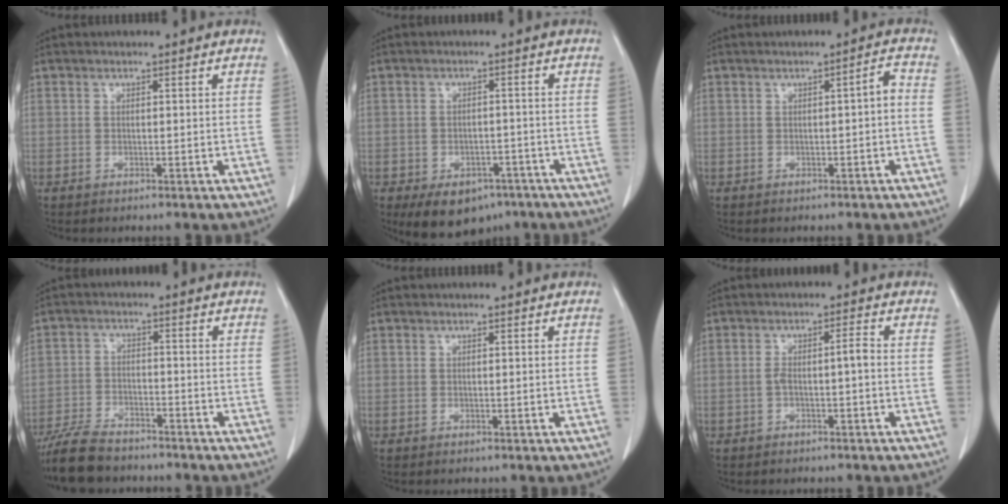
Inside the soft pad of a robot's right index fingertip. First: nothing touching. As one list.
[{"total": 8.9, "force": [-5.7, 5.7, 3.9], "torque": [-0.054, 0.008, -0.075]}, {"total": 1.9, "force": [-0.4, 0.2, 1.9], "torque": [-0.026, 0.005, -0.007]}, {"total": 8.9, "force": [-7.8, 2.8, 3.4], "torque": [-0.062, -0.017, -0.133]}, {"total": 0.0}, {"total": 2.7, "force": [-0.7, 0.2, 2.6], "torque": [-0.048, 0.012, -0.009]}]